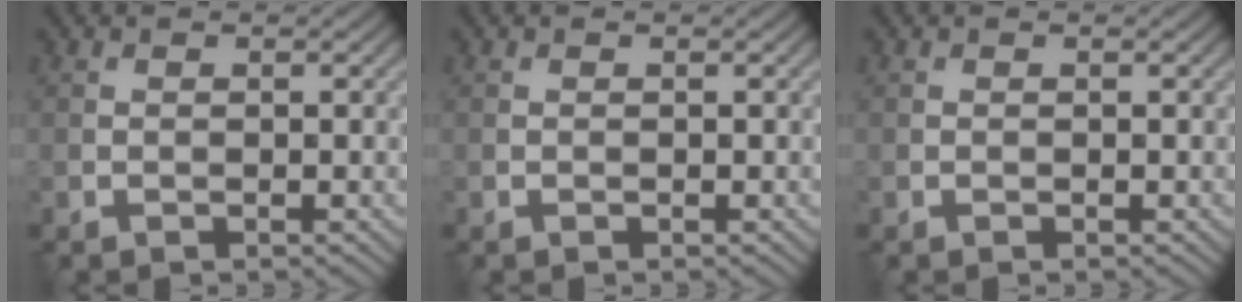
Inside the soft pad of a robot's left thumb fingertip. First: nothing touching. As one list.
[{"total": 0.0}, {"total": 0.0}]